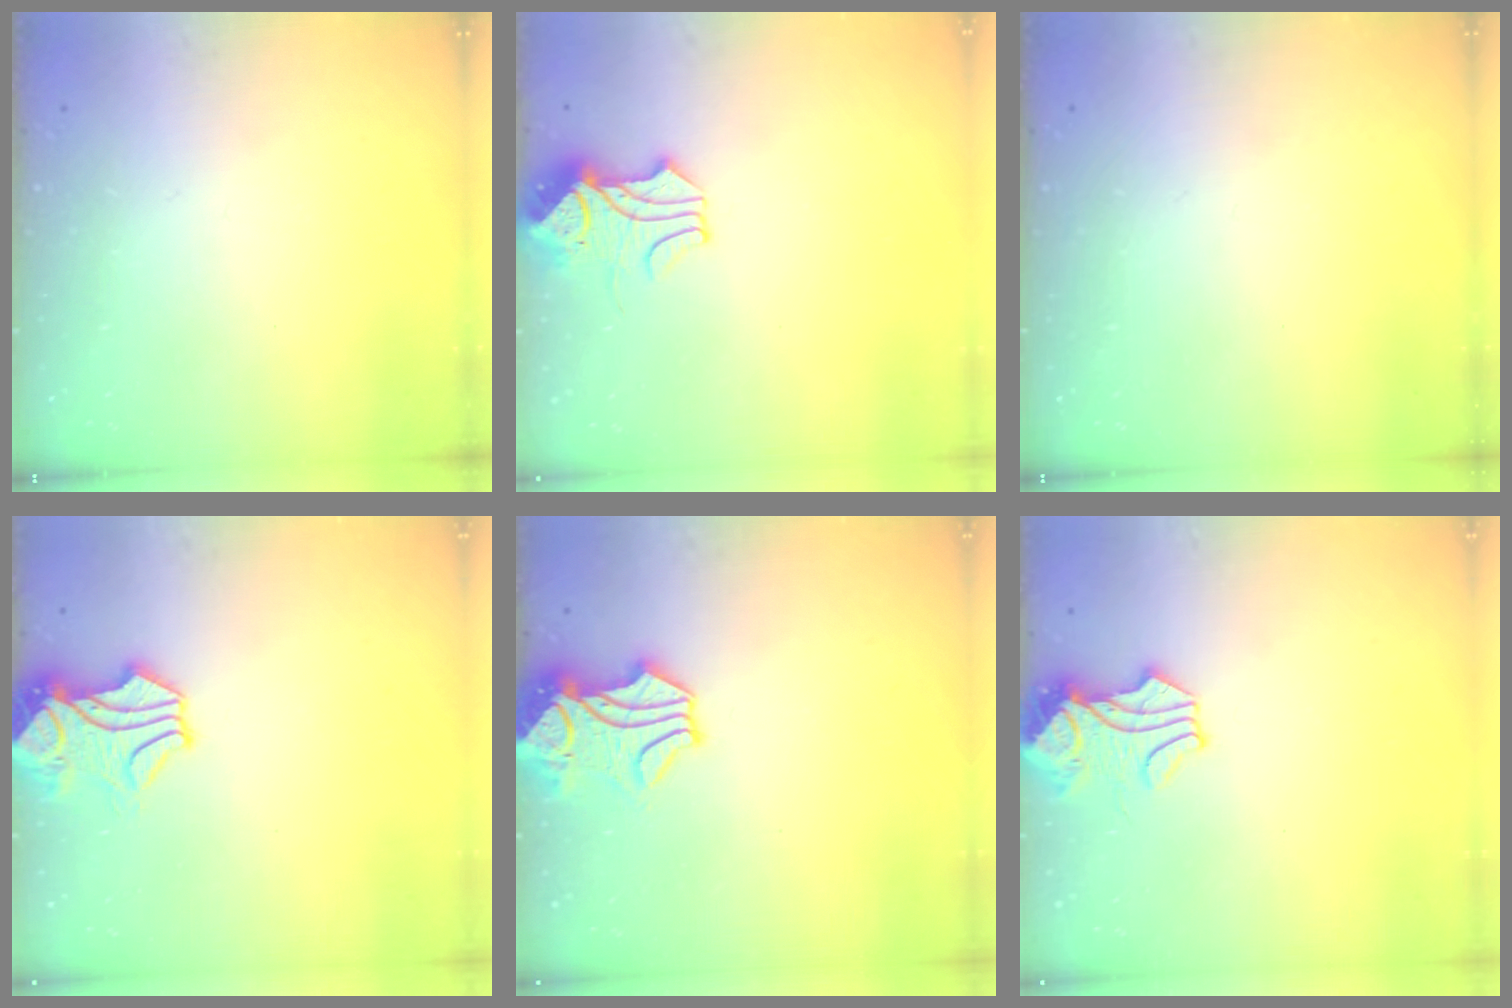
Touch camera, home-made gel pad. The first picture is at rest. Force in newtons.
{"total": 1.8, "press": 1.6, "slide": 0.7}
{"total": 0.0}
{"total": 1.7, "press": 1.1, "slide": 1.2}
{"total": 2.4, "press": 2.1, "slide": 1.2}
{"total": 1.7, "press": 1.5, "slide": 0.8}